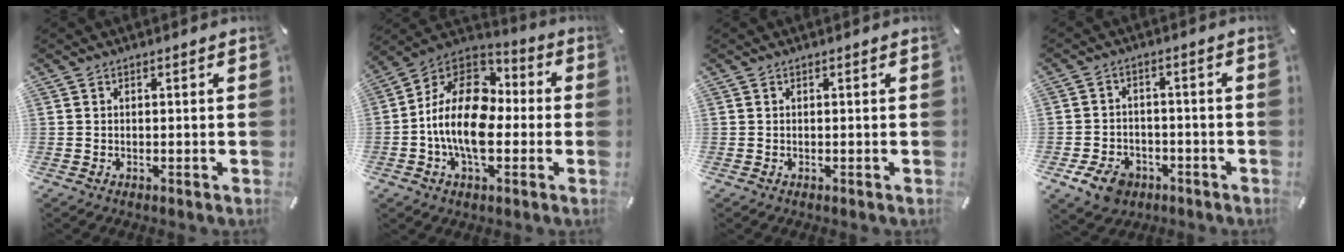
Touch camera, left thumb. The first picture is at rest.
{"total": 17.5, "force": [-3.4, 11.2, 13.0], "torque": [-0.272, 0.015, -0.062]}
{"total": 0.0}
{"total": 7.3, "force": [-4.2, 5.0, 3.1], "torque": [-0.068, 0.024, -0.080]}